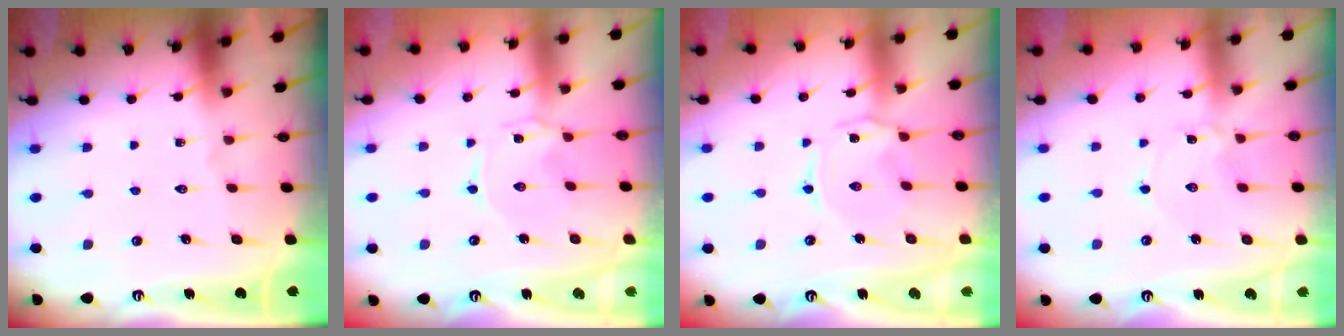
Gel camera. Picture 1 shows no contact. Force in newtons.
{"total": 0.6, "press": 0.6, "slide": 0.2}
{"total": 2.0, "press": 2.0, "slide": 0.5}
{"total": 1.2, "press": 1.2, "slide": 0.0}